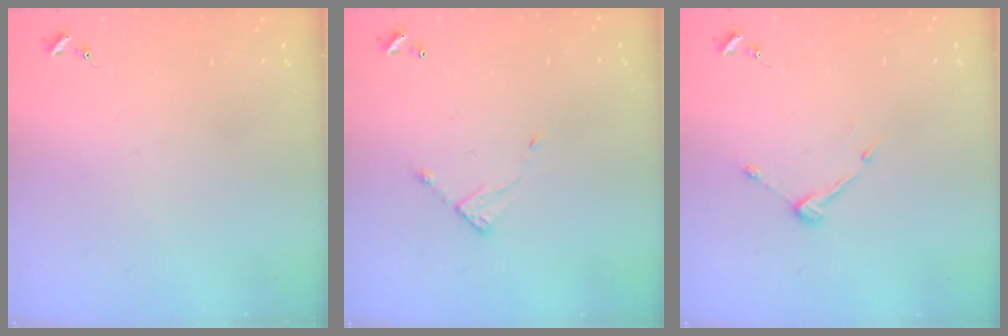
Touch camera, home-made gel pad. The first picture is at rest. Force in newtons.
{"total": 4.3, "press": 4.3, "slide": 0.2}
{"total": 6.5, "press": 6.5, "slide": 0.6}